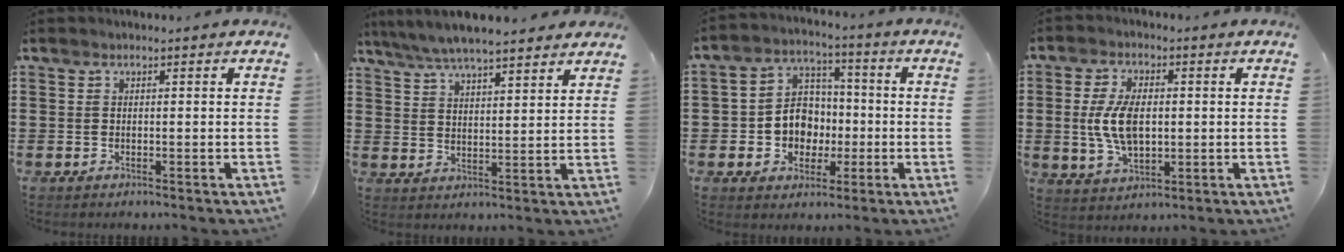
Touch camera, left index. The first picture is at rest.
{"total": 5.8, "force": [5.4, 0.5, 2.1], "torque": [-0.060, -0.018, 0.095]}
{"total": 7.4, "force": [-1.3, 6.7, 2.6], "torque": [-0.060, 0.017, -0.023]}
{"total": 8.0, "force": [0.4, 4.2, 6.7], "torque": [-0.142, 0.004, 0.002]}